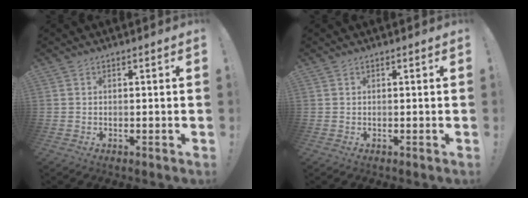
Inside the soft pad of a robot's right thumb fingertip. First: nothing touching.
{"total": 0.0}